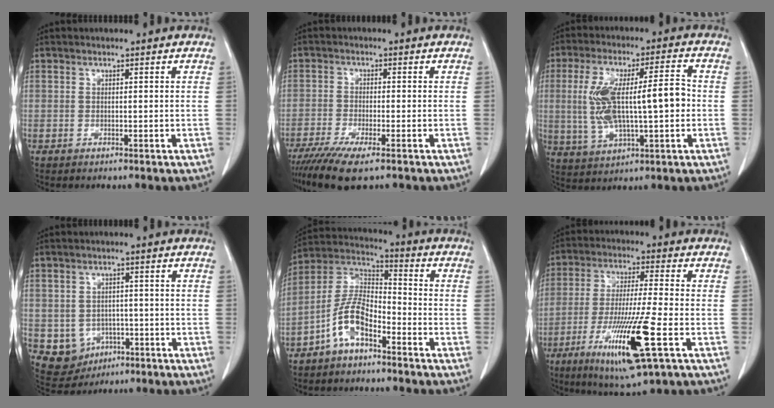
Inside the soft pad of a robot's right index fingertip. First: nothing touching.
{"total": 6.7, "force": [-4.7, 0.9, 4.7], "torque": [-0.079, -0.017, -0.077]}
{"total": 13.6, "force": [-0.2, 3.6, 13.1], "torque": [-0.259, 0.024, 0.007]}
{"total": 6.1, "force": [-1.8, 5.6, 1.6], "torque": [-0.027, 0.007, -0.012]}
{"total": 8.8, "force": [-4.9, 3.6, 6.3], "torque": [-0.141, 0.020, -0.099]}
{"total": 15.2, "force": [-6.1, 0.4, 13.9], "torque": [-0.269, -0.034, -0.105]}